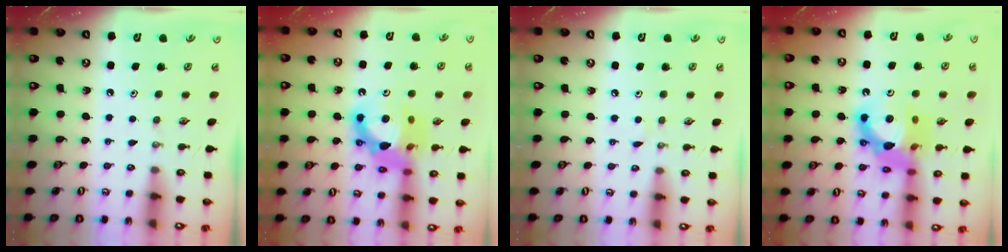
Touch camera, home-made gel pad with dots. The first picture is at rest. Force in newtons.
{"total": 14.9, "press": 14.9, "slide": 1.1}
{"total": 2.1, "press": 2.1, "slide": 0.3}
{"total": 14.9, "press": 14.9, "slide": 1.1}